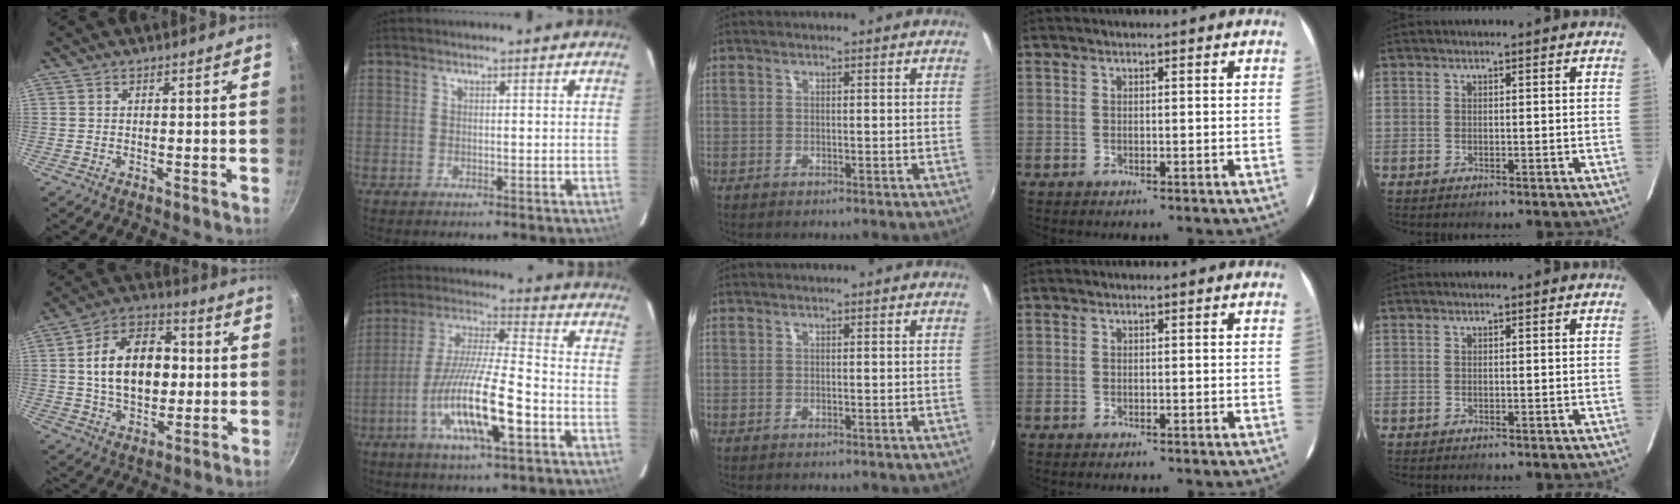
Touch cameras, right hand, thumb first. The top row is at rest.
{"thumb": {"total": 16.7, "force": [1.2, 11.0, 12.4], "torque": [-0.169, 0.020, 0.013]}, "index": {"total": 16.4, "force": [-6.1, 2.7, 15.0], "torque": [-0.299, -0.015, -0.118]}}